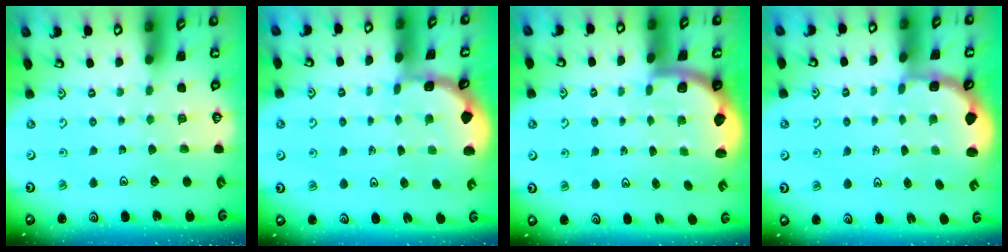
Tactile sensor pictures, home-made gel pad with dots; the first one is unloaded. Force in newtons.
{"total": 1.5, "press": 1.5, "slide": 0.2}
{"total": 2.0, "press": 1.9, "slide": 0.5}
{"total": 3.0, "press": 2.0, "slide": 2.2}